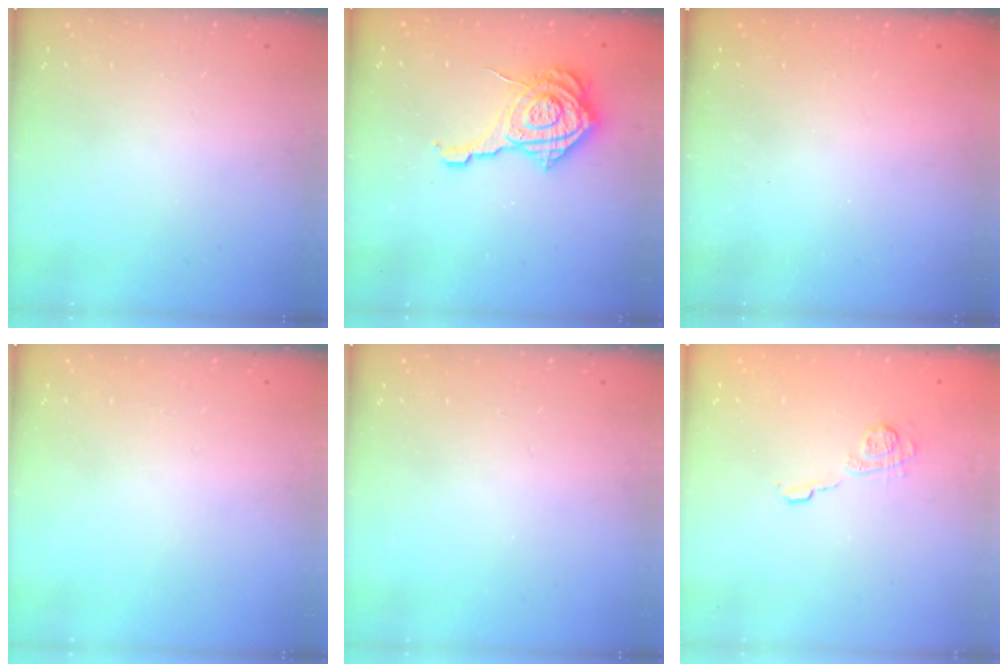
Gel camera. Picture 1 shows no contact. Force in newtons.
{"total": 13.9, "press": 13.8, "slide": 1.7}
{"total": 2.4, "press": 2.3, "slide": 0.8}
{"total": 0.0}
{"total": 0.0}
{"total": 9.5, "press": 9.5, "slide": 0.8}